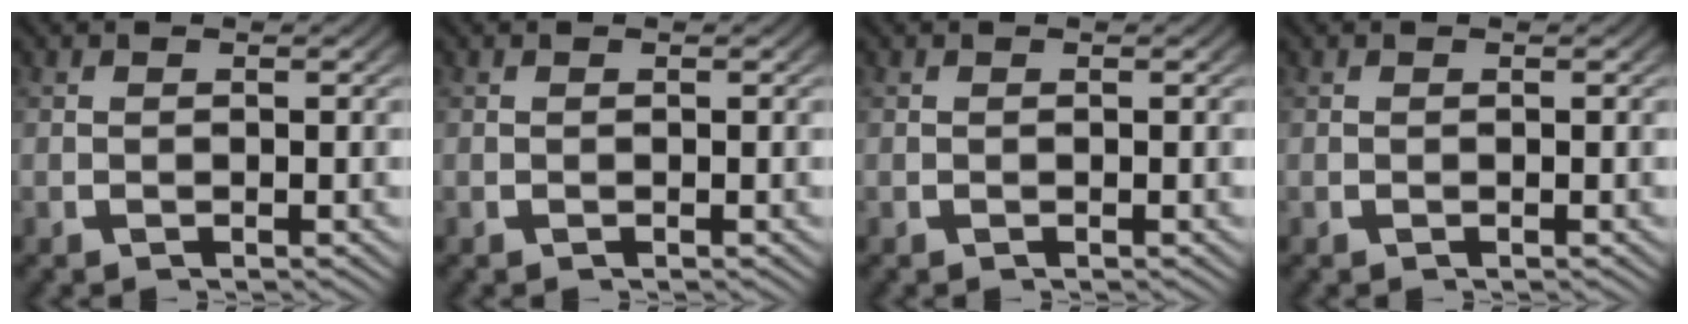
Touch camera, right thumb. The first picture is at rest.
{"total": 0.0}
{"total": 0.0}
{"total": 0.0}